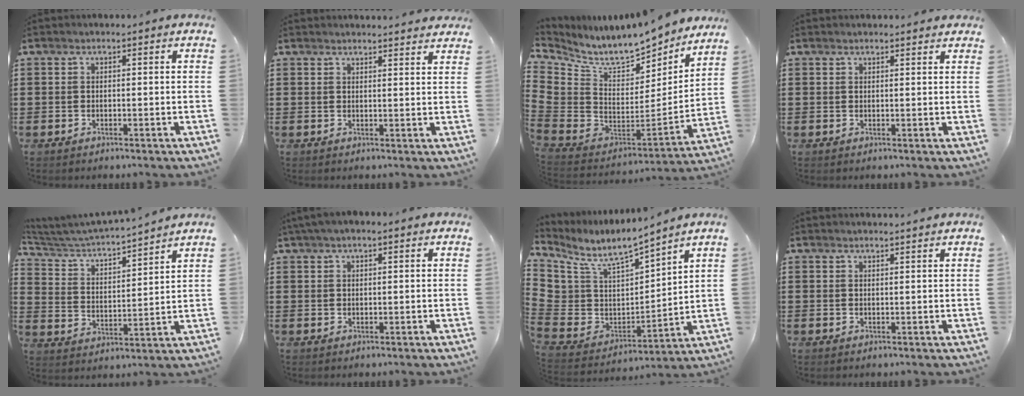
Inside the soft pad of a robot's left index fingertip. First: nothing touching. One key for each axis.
{"total": 2.2, "fx": 2.2, "fy": 0.0, "fz": 0.2, "tx": -0.009, "ty": -0.003, "tz": 0.042}
{"total": 7.3, "fx": 6.2, "fy": 2.5, "fz": 3.0, "tx": -0.085, "ty": -0.064, "tz": 0.104}
{"total": 1.3, "fx": 1.3, "fy": 0.1, "fz": 0.2, "tx": -0.006, "ty": 0.000, "tz": 0.024}
{"total": 3.7, "fx": 3.6, "fy": 0.6, "fz": 0.7, "tx": -0.038, "ty": -0.030, "tz": 0.050}
{"total": 2.0, "fx": 1.4, "fy": 0.6, "fz": 1.4, "tx": -0.028, "ty": 0.006, "tz": 0.024}
{"total": 6.2, "fx": 4.9, "fy": 2.8, "fz": 2.5, "tx": -0.086, "ty": -0.052, "tz": 0.081}
{"total": 1.4, "fx": 1.4, "fy": -0.1, "fz": 0.2, "tx": -0.006, "ty": -0.001, "tz": 0.027}